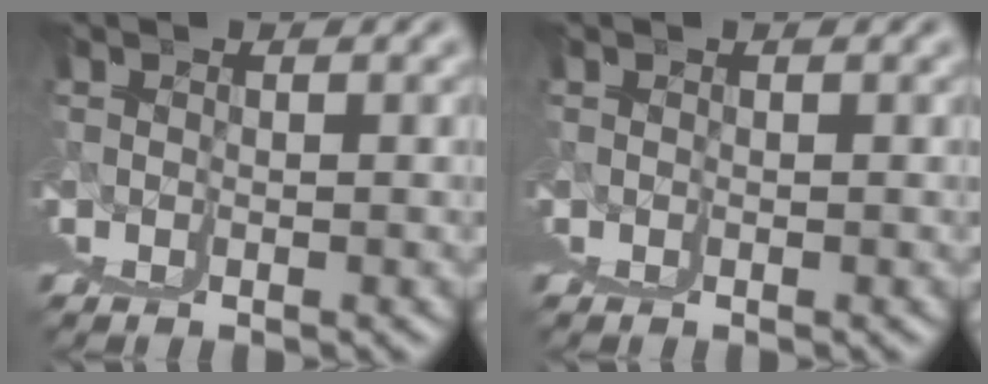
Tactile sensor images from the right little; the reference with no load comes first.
{"total": 0.0}